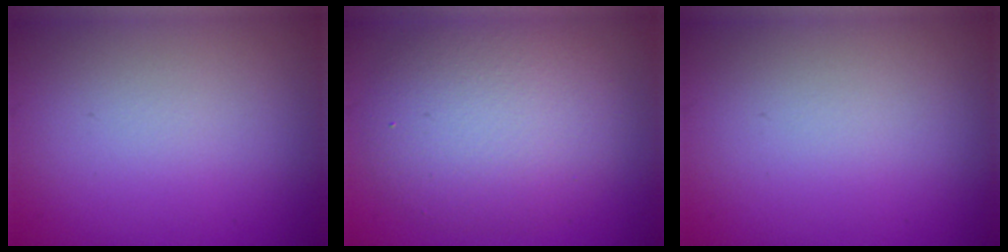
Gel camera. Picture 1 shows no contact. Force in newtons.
{"total": 6.5, "press": 6.4, "slide": 0.5}
{"total": 0.0}